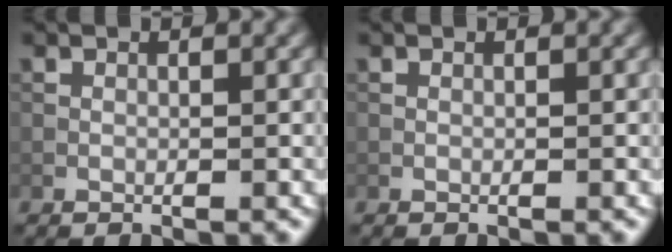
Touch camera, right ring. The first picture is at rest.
{"total": 0.0}